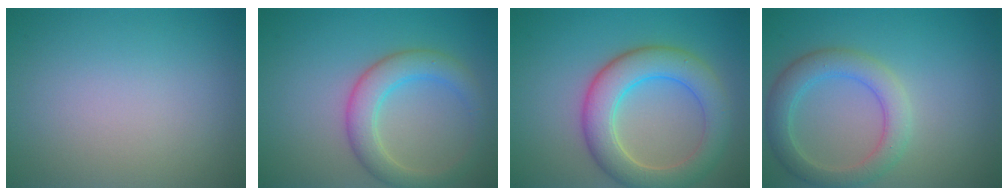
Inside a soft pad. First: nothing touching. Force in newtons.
{"total": 4.2, "press": 4.2, "slide": 0.1}
{"total": 6.5, "press": 6.5, "slide": 0.7}
{"total": 4.0, "press": 3.9, "slide": 0.4}